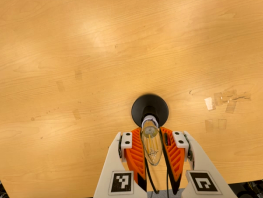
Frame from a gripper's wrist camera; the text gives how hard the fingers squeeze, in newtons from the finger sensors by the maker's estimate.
{"total": 19.1, "left": 20.1, "right": 18.2}